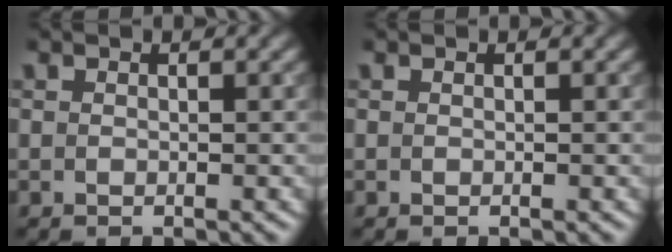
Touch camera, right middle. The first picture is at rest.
{"total": 0.0}